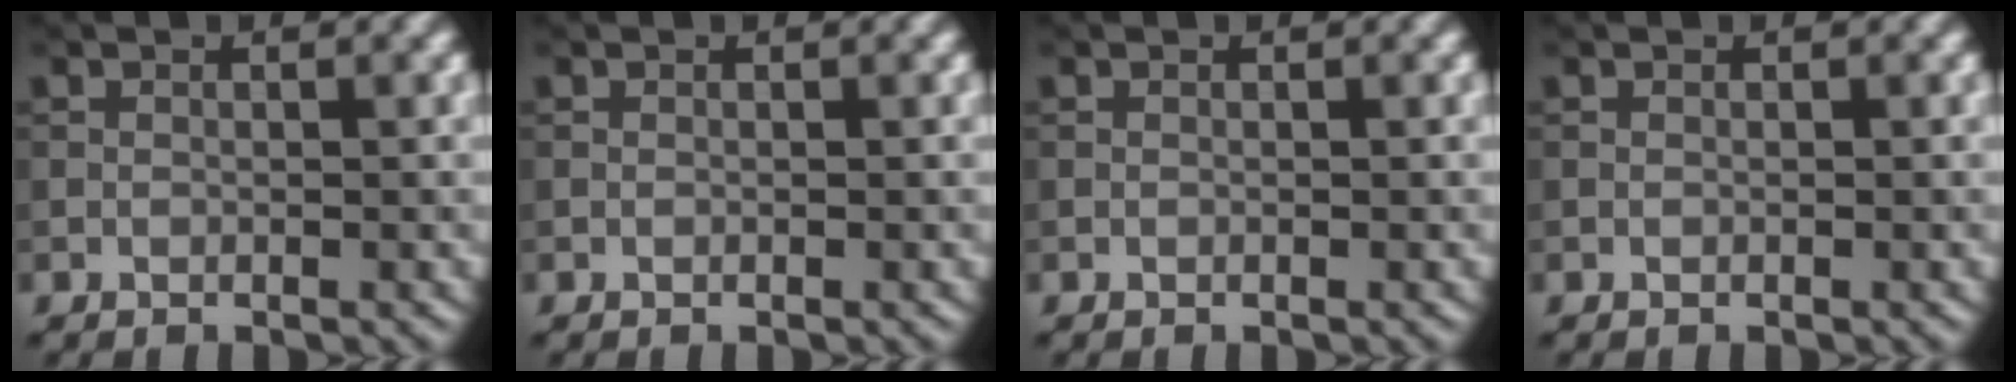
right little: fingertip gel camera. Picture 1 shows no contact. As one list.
[{"total": 0.0}, {"total": 0.0}, {"total": 0.0}]